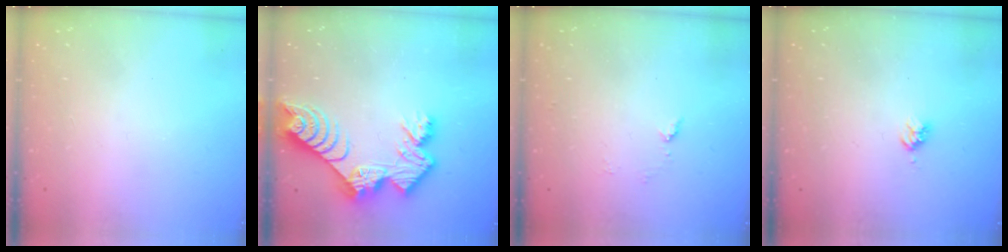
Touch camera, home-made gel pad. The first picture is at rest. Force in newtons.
{"total": 13.8, "press": 13.8, "slide": 1.1}
{"total": 5.2, "press": 5.1, "slide": 0.6}
{"total": 3.2, "press": 3.2, "slide": 0.4}